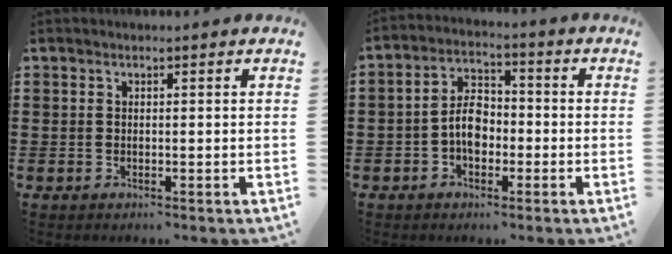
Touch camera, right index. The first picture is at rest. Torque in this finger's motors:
{"motor_torque": [2.14, 0.00, 0.76, 0.07]}